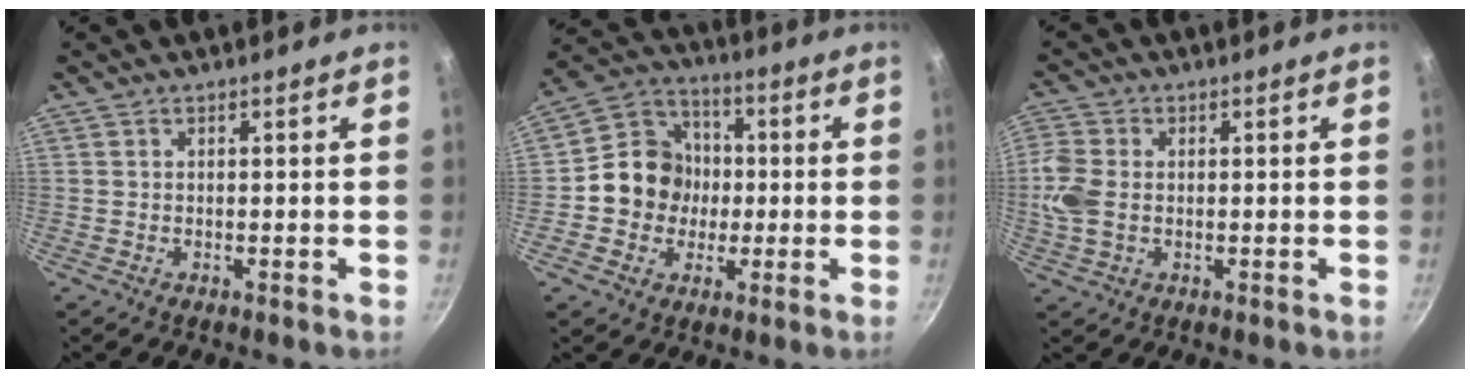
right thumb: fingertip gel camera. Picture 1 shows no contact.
{"total": 12.0, "force": [-0.9, 10.9, 5.0], "torque": [-0.047, 0.026, -0.034]}
{"total": 7.0, "force": [-0.1, 4.9, 4.9], "torque": [-0.110, 0.005, -0.008]}